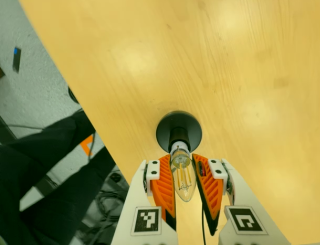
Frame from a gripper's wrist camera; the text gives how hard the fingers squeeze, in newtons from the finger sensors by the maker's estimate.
{"total": 18.2, "left": 18.0, "right": 18.4}